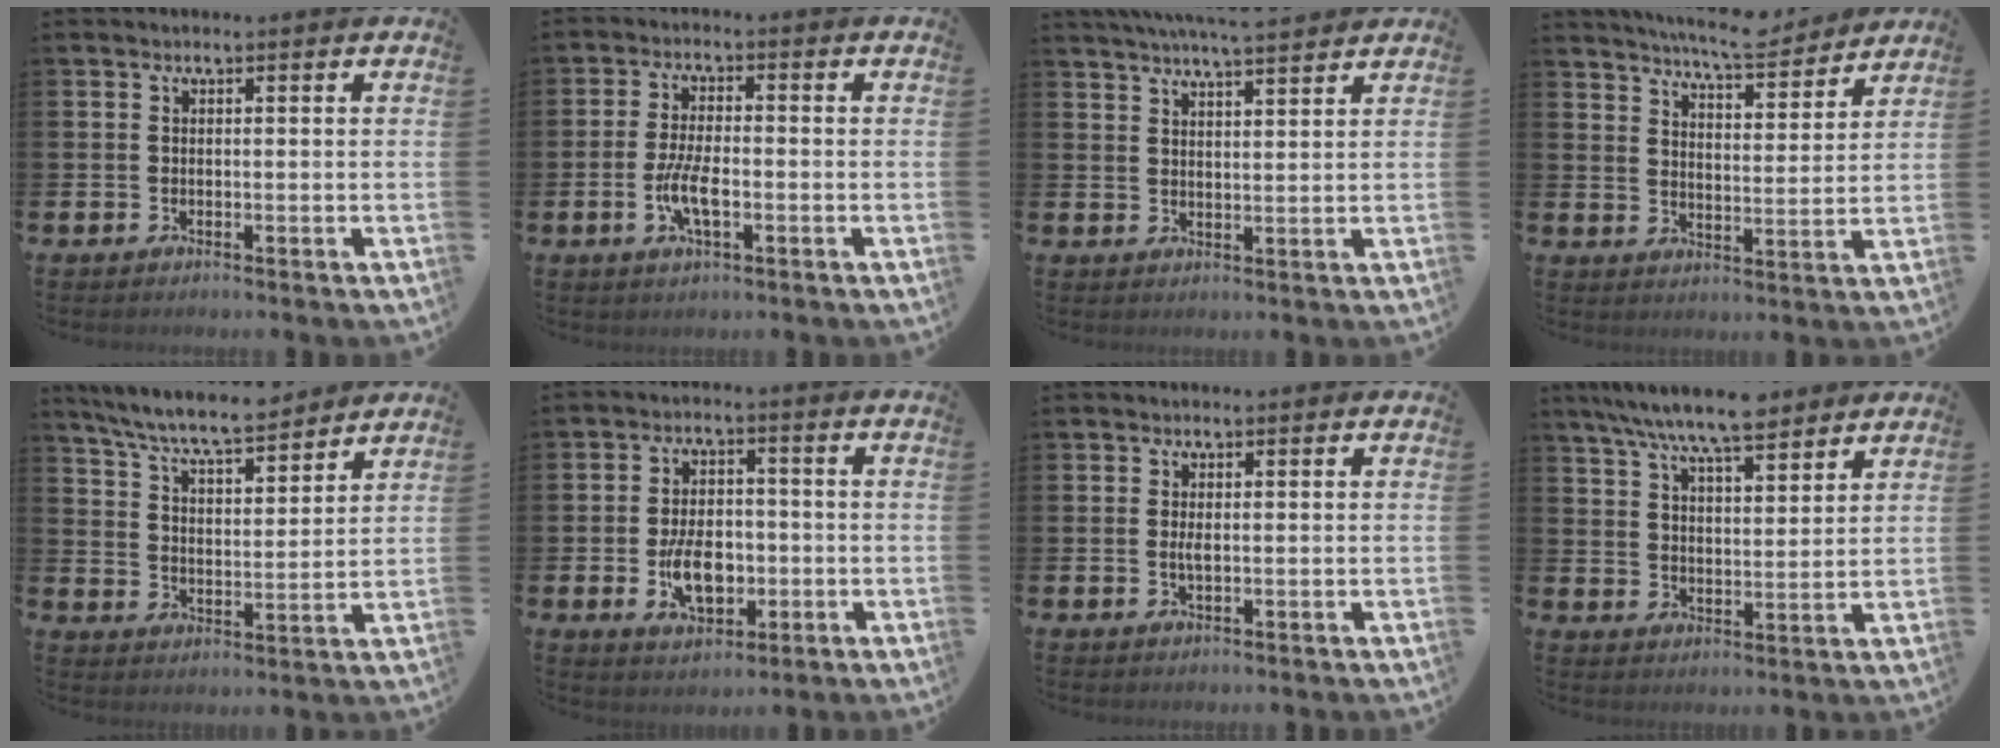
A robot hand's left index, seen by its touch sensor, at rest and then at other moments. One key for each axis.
{"total": 5.1, "fx": -1.4, "fy": 1.9, "fz": 4.5, "tx": -0.090, "ty": 0.001, "tz": -0.027}
{"total": 5.9, "fx": 5.6, "fy": -0.1, "fz": 1.6, "tx": -0.037, "ty": -0.024, "tz": 0.100}
{"total": 7.3, "fx": 7.1, "fy": 0.4, "fz": 1.6, "tx": -0.045, "ty": -0.042, "tz": 0.126}
{"total": 7.9, "fx": 7.4, "fy": 0.7, "fz": 2.7, "tx": -0.084, "ty": -0.043, "tz": 0.131}
{"total": 6.7, "fx": -1.5, "fy": 4.2, "fz": 5.0, "tx": -0.086, "ty": 0.009, "tz": -0.029}
{"total": 1.2, "fx": 0.1, "fy": 0.3, "fz": 1.2, "tx": -0.022, "ty": 0.001, "tz": 0.001}
{"total": 8.8, "fx": 8.1, "fy": 1.2, "fz": 3.4, "tx": -0.089, "ty": -0.030, "tz": 0.147}